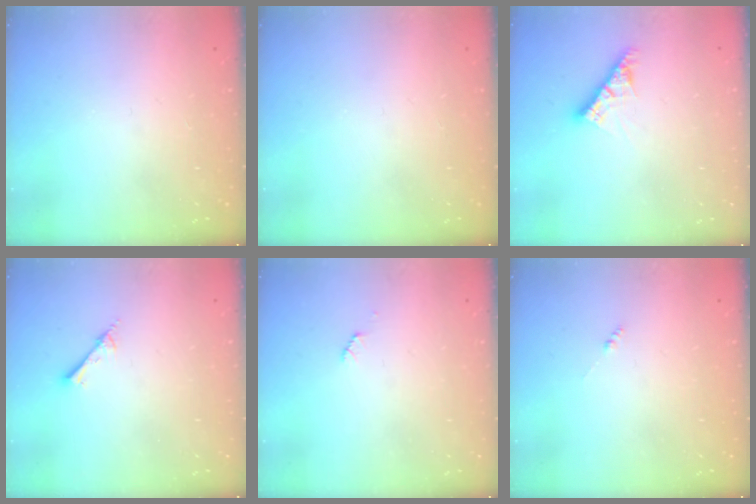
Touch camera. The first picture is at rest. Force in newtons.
{"total": 0.0}
{"total": 7.8, "press": 7.7, "slide": 0.8}
{"total": 2.0, "press": 2.0, "slide": 0.2}
{"total": 2.5, "press": 2.5, "slide": 0.4}
{"total": 0.0}